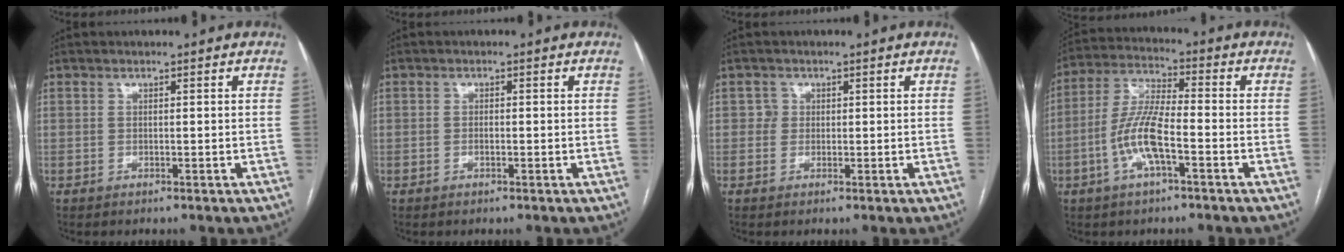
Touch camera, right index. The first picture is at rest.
{"total": 0.7, "force": [-0.2, 0.2, 0.6], "torque": [-0.014, 0.002, 0.001]}
{"total": 1.2, "force": [0.3, 1.2, 0.0], "torque": [0.007, 0.005, 0.006]}
{"total": 9.0, "force": [-3.0, 1.9, 8.3], "torque": [-0.182, 0.008, -0.058]}